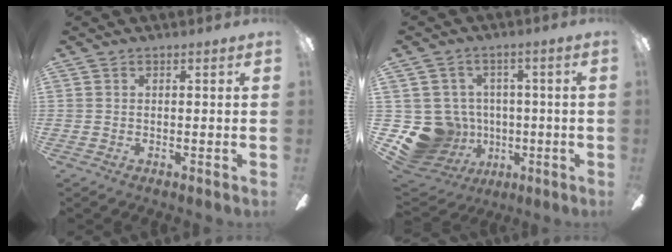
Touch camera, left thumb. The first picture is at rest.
{"total": 14.0, "force": [-3.0, 12.8, 5.0], "torque": [-0.139, 0.012, -0.036]}